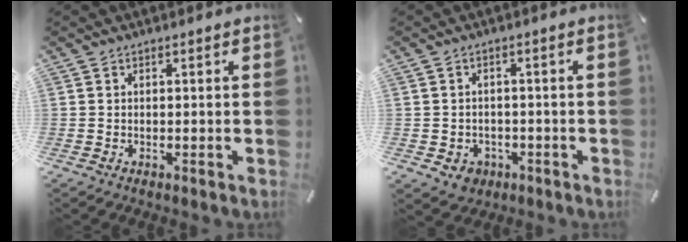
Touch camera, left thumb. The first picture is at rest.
{"total": 4.0, "force": [-1.3, 3.6, 1.2], "torque": [-0.004, 0.004, -0.024]}